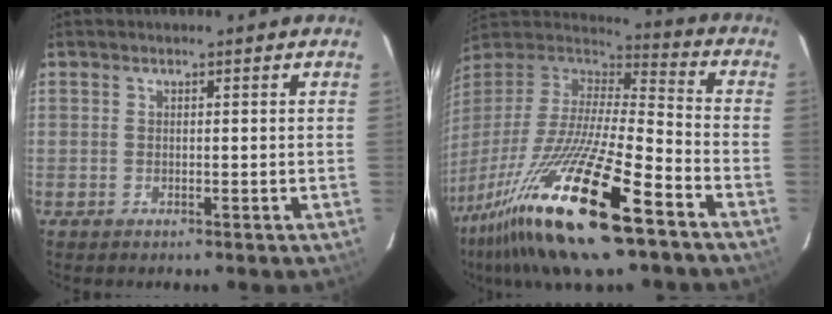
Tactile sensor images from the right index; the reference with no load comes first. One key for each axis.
{"total": 29.2, "fx": -17.5, "fy": 5.6, "fz": 22.6, "tx": -0.430, "ty": -0.065, "tz": -0.315}